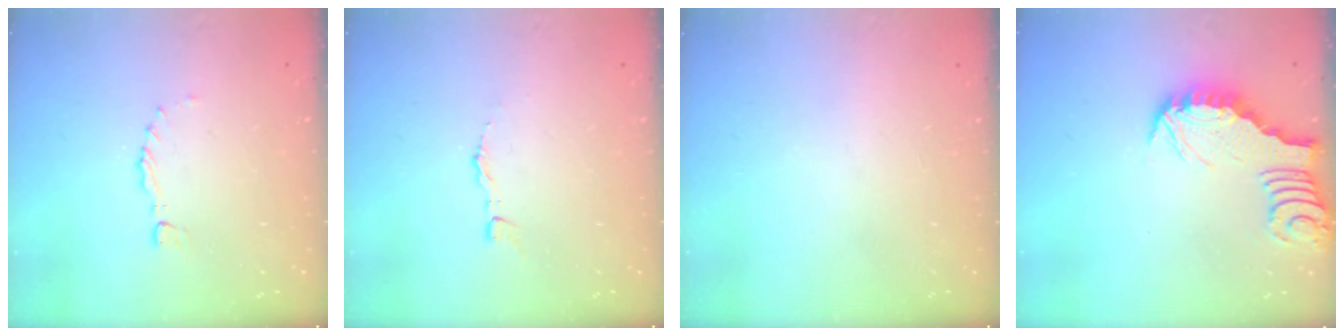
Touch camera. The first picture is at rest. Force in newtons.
{"total": 3.8, "press": 3.8, "slide": 0.3}
{"total": 0.0}
{"total": 2.6, "press": 2.6, "slide": 0.2}